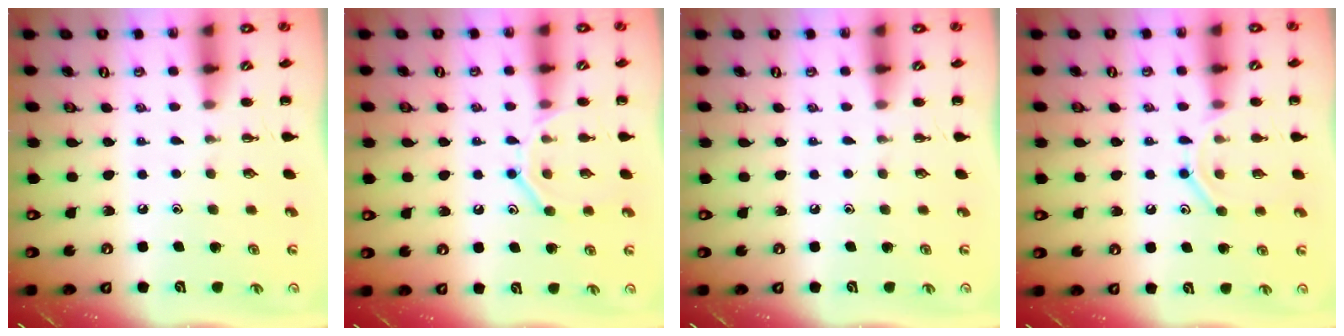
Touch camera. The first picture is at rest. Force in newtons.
{"total": 11.0, "press": 10.9, "slide": 1.5}
{"total": 0.0}
{"total": 9.2, "press": 9.2, "slide": 1.0}